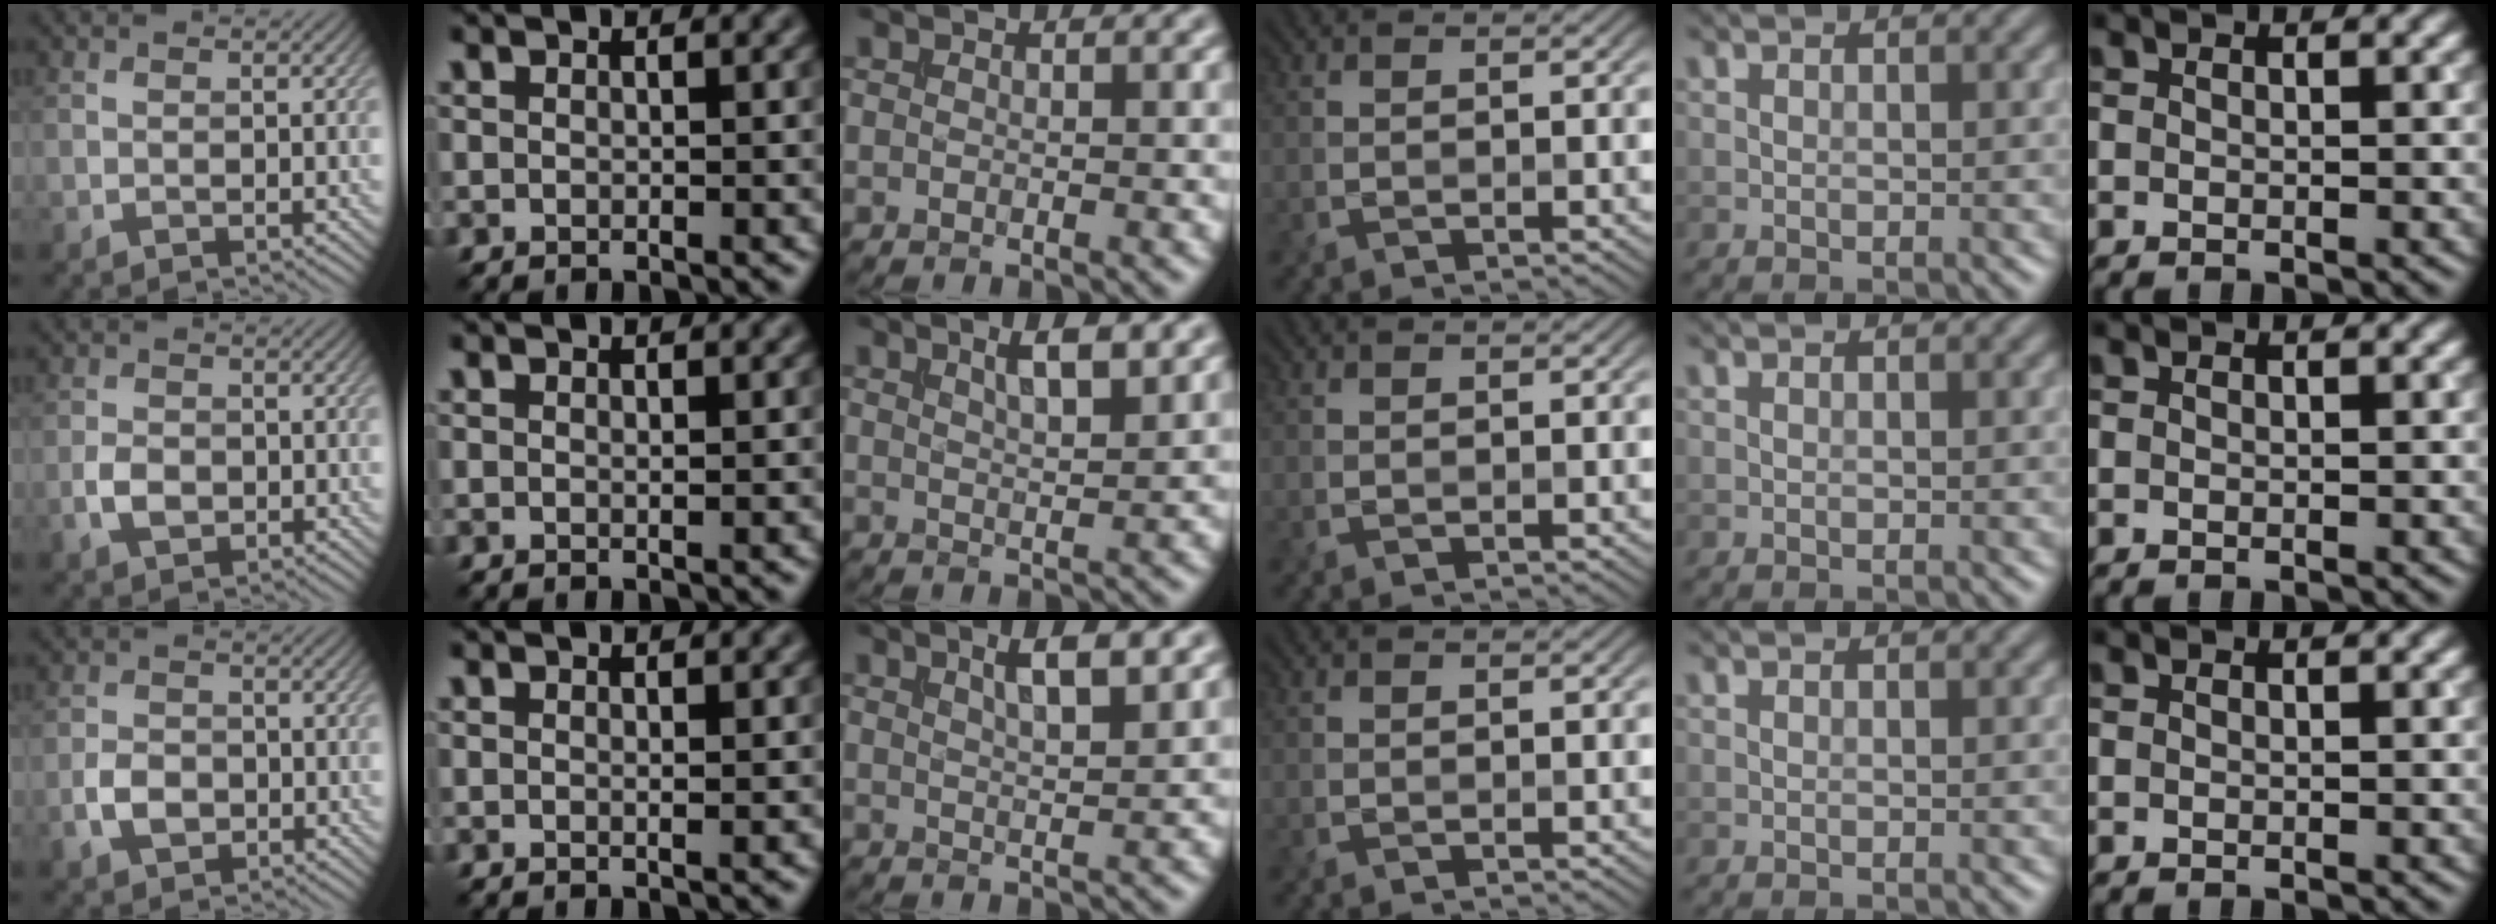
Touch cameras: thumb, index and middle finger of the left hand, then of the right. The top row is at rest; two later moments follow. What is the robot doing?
{"motion": "extract", "object": "file holder"}